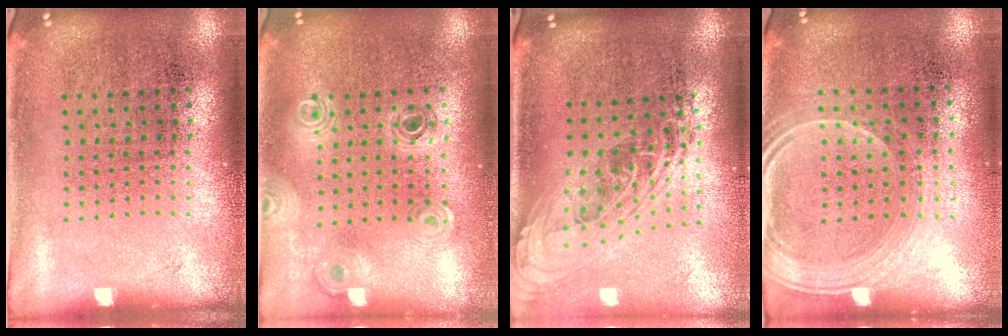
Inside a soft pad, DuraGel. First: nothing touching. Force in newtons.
{"total": 0.8, "press": 0.8, "slide": 0.2}
{"total": 2.2, "press": 1.6, "slide": 1.4}
{"total": 1.6, "press": 1.4, "slide": 0.8}